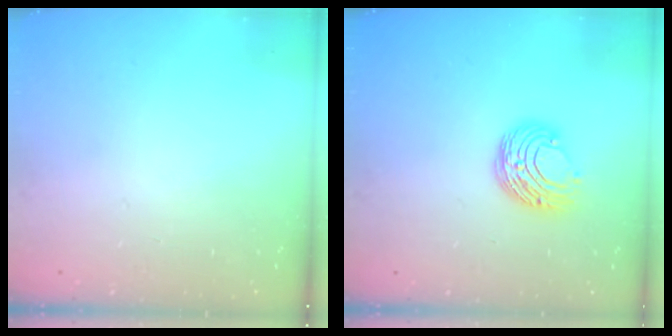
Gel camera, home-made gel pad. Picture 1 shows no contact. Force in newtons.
{"total": 9.5, "press": 9.5, "slide": 0.6}